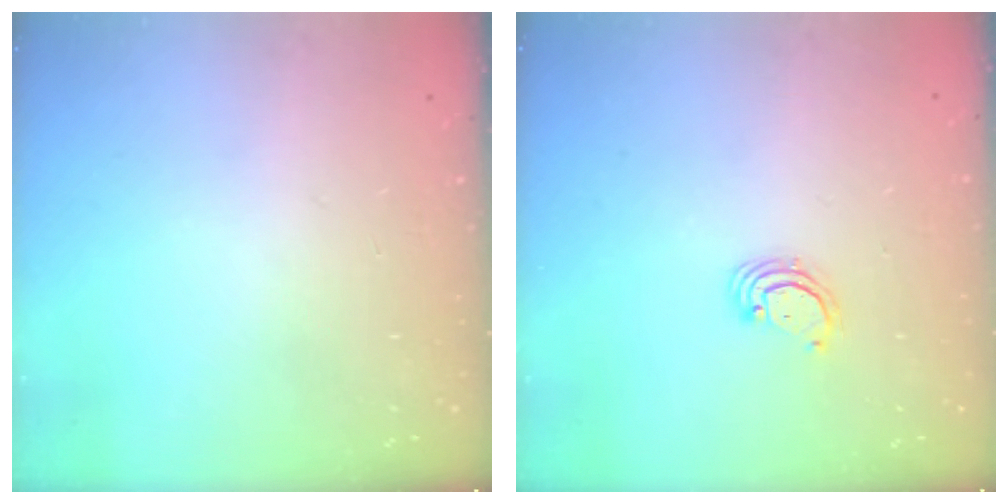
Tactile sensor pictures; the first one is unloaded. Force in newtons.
{"total": 2.8, "press": 2.8, "slide": 0.2}